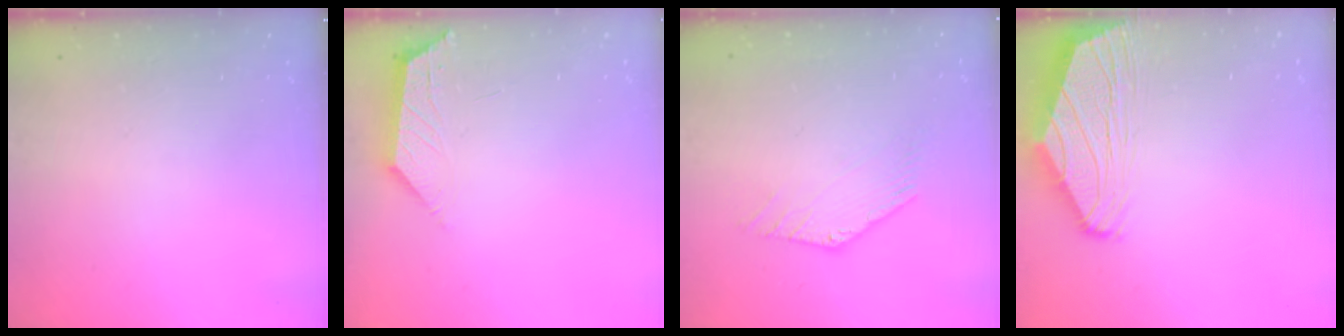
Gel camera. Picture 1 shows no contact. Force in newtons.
{"total": 1.8, "press": 1.8, "slide": 0.4}
{"total": 0.0}
{"total": 2.0, "press": 1.7, "slide": 0.9}